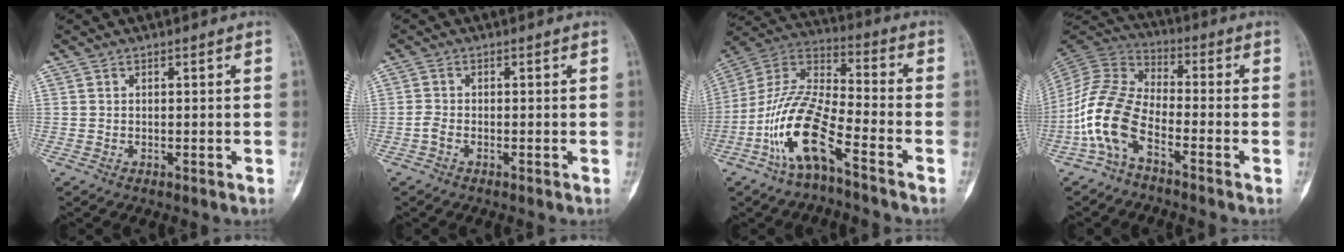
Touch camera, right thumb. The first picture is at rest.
{"total": 1.5, "force": [-0.8, 0.7, 1.0], "torque": [-0.026, 0.005, -0.021]}
{"total": 14.7, "force": [-7.7, 4.1, 11.9], "torque": [-0.248, 0.061, -0.156]}
{"total": 11.6, "force": [-5.3, 5.5, 8.7], "torque": [-0.186, 0.050, -0.120]}